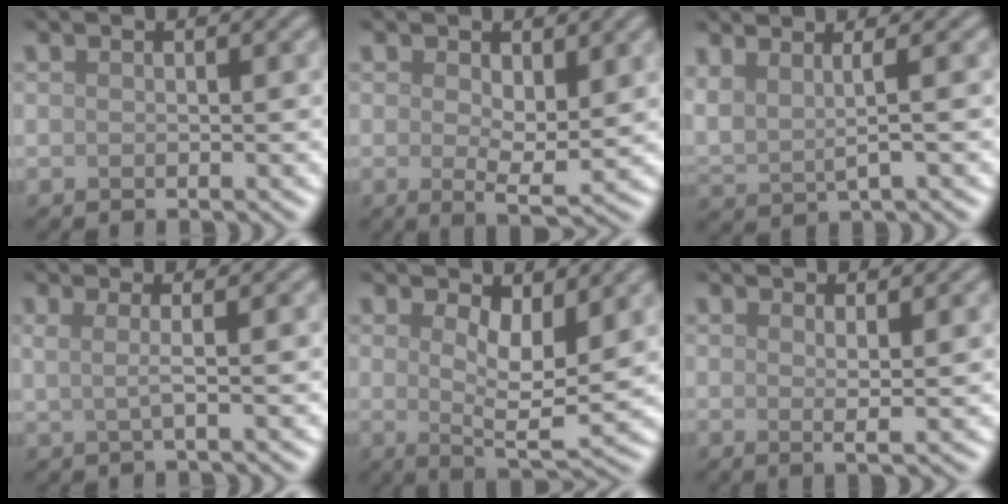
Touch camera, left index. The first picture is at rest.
{"total": 3.4, "force": [0.7, 1.4, 3.0], "torque": [-0.050, -0.007, 0.012]}
{"total": 2.7, "force": [1.5, 0.7, 2.1], "torque": [-0.044, -0.002, 0.026]}
{"total": 1.9, "force": [0.4, 0.6, 1.8], "torque": [-0.036, -0.004, -0.002]}
{"total": 4.9, "force": [1.5, 1.8, 4.4], "torque": [-0.074, -0.014, 0.028]}
{"total": 1.7, "force": [0.5, 0.4, 1.6], "torque": [-0.026, -0.002, 0.005]}